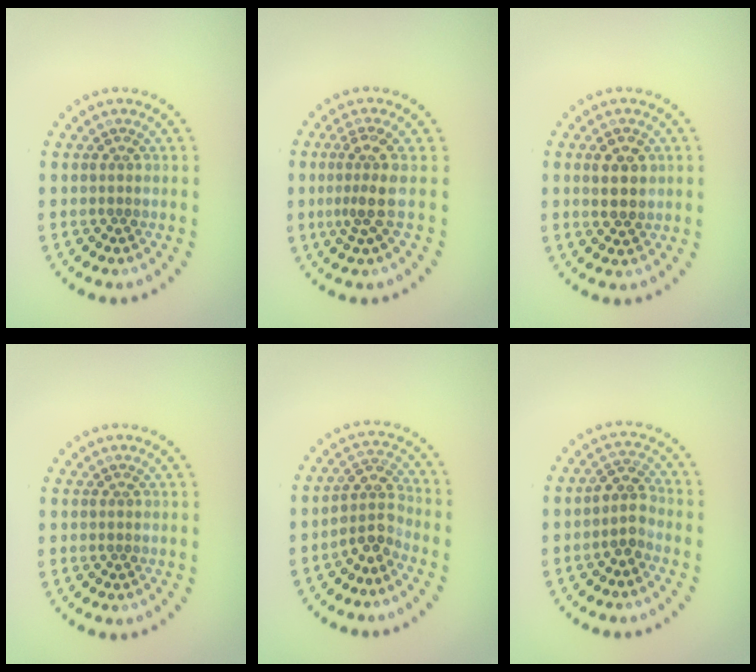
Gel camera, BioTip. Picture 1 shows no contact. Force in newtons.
{"total": 2.8, "press": 2.0, "slide": 1.9}
{"total": 2.9, "press": 2.9, "slide": 0.6}
{"total": 0.0}
{"total": 2.7, "press": 2.2, "slide": 1.7}
{"total": 2.4, "press": 1.9, "slide": 1.5}